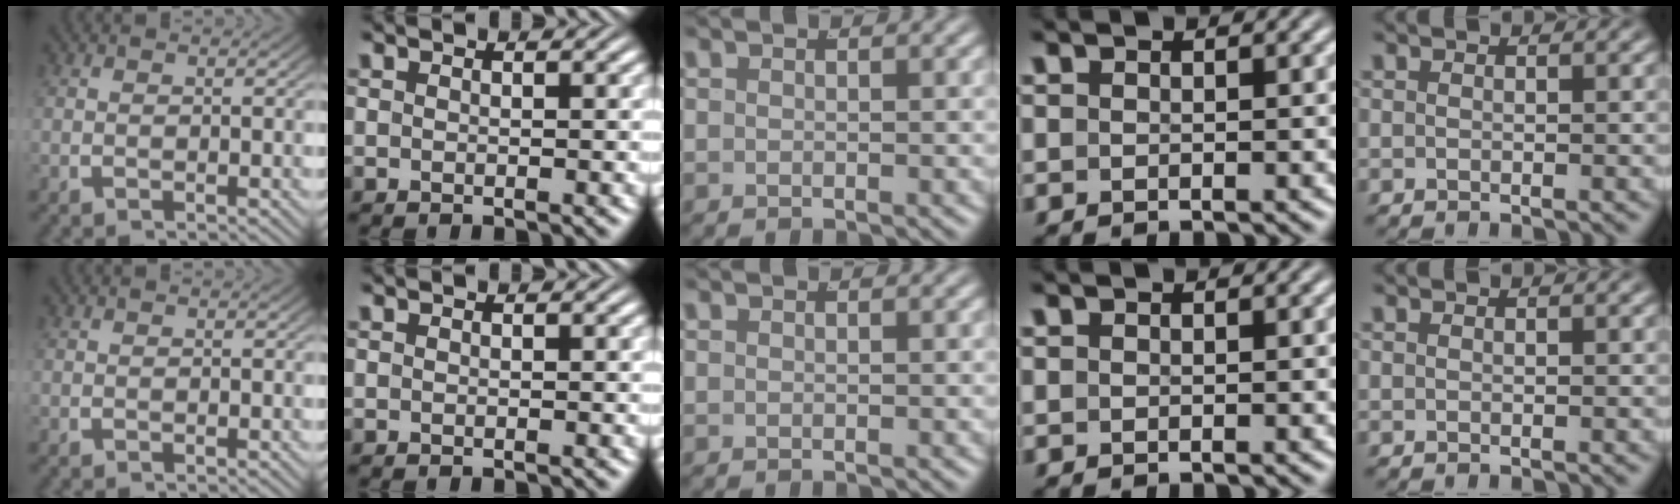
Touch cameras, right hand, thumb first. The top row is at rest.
{}